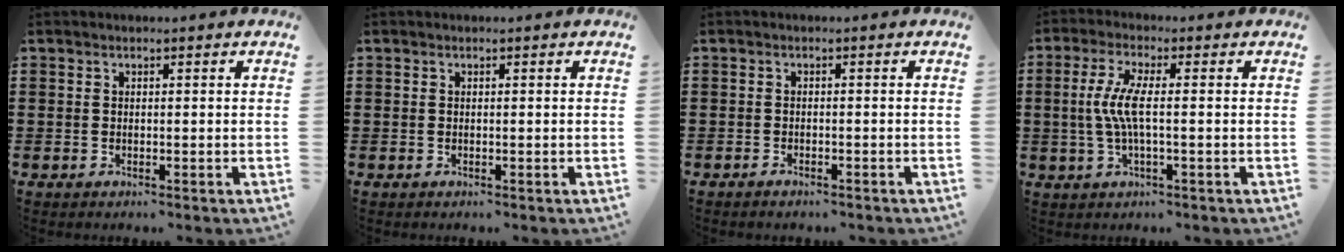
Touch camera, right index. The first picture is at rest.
{"total": 0.0}
{"total": 1.0, "force": [-1.0, 0.0, 0.1], "torque": [-0.004, -0.002, -0.021]}
{"total": 5.5, "force": [-0.3, 0.8, 5.4], "torque": [-0.129, -0.012, -0.018]}